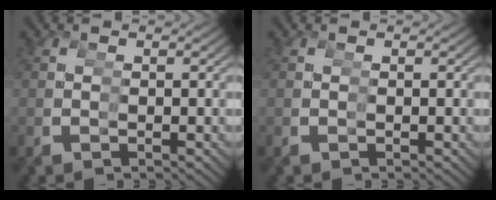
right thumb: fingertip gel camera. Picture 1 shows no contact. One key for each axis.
{"total": 0.0}